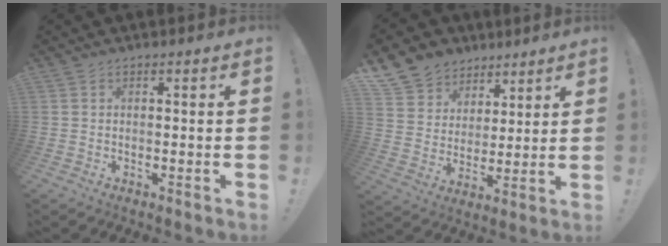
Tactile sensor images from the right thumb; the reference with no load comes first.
{"total": 11.2, "force": [7.0, 8.4, 2.2], "torque": [-0.040, -0.053, 0.142]}